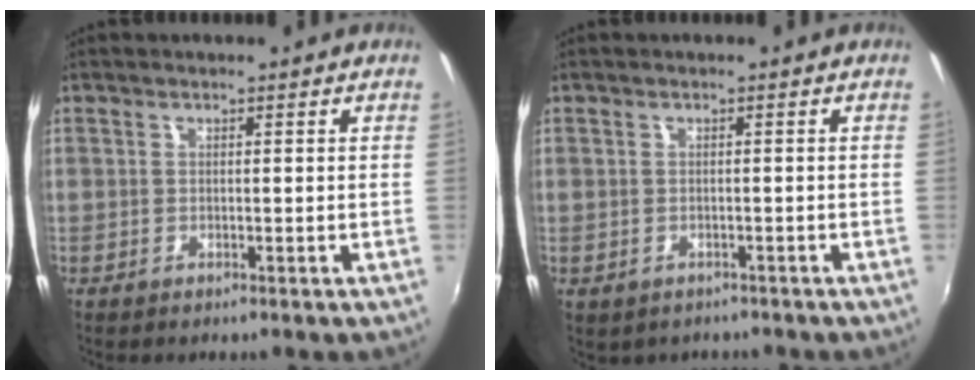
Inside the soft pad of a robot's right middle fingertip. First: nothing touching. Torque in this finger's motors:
{"motor_torque": [0.35, -0.35, 0.00, 0.01]}